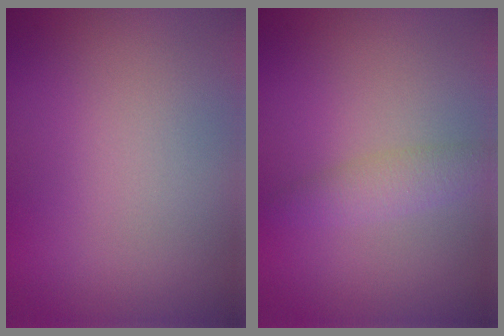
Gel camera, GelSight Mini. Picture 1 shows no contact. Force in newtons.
{"total": 1.8, "press": 1.8, "slide": 0.1}